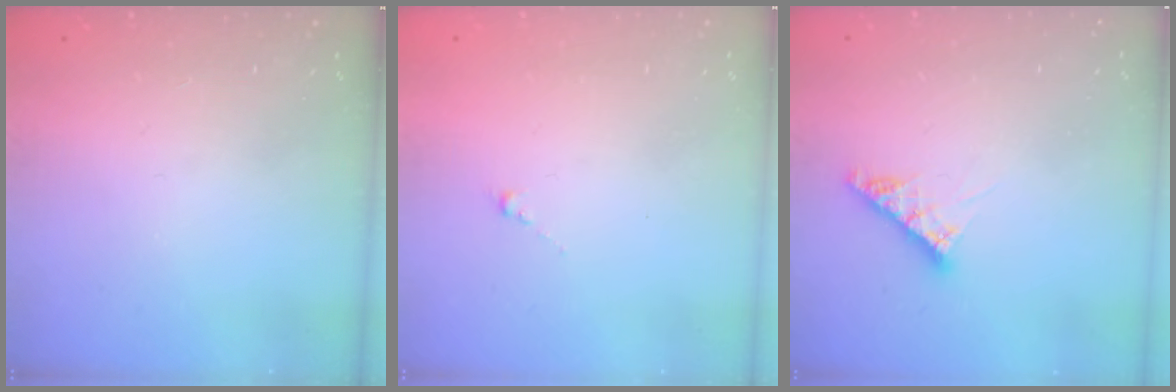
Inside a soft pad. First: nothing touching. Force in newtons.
{"total": 0.0}
{"total": 7.9, "press": 7.8, "slide": 0.6}